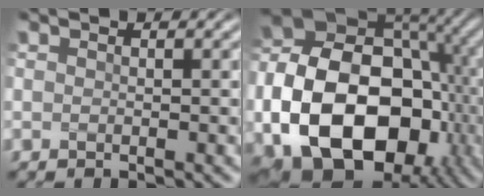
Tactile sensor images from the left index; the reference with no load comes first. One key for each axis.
{"total": 17.6, "fx": -4.5, "fy": 12.6, "fz": 11.5, "tx": -0.199, "ty": -0.021, "tz": -0.073}